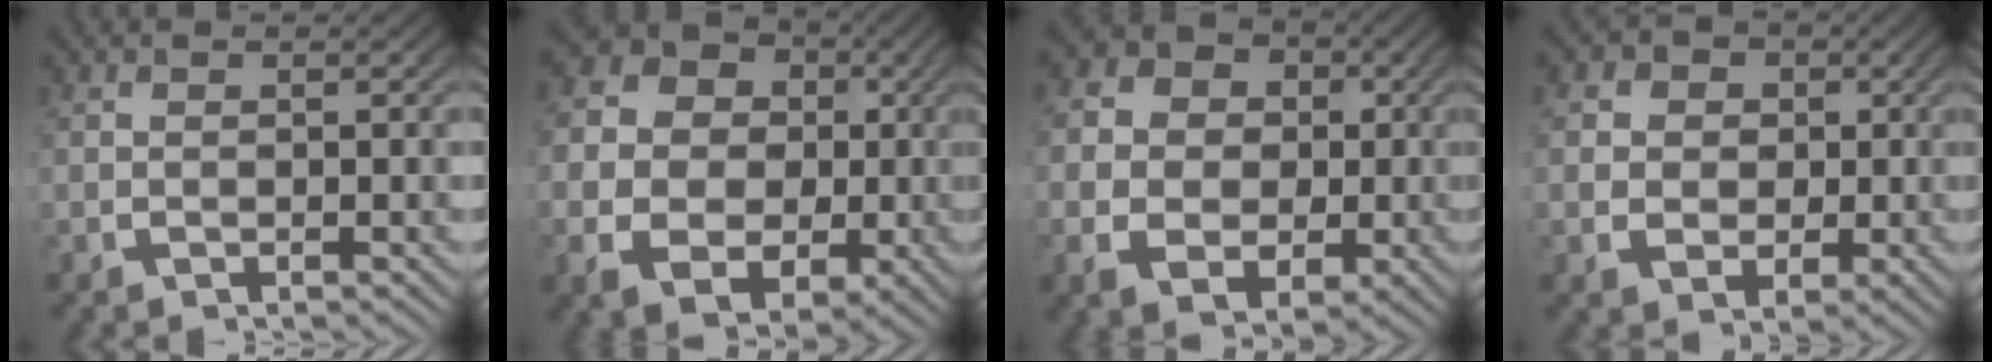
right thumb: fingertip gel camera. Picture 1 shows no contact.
{"total": 16.3, "force": [1.6, 13.3, 9.4], "torque": [-0.203, -0.026, 0.022]}
{"total": 11.9, "force": [0.8, 9.8, 6.7], "torque": [-0.131, -0.027, 0.016]}
{"total": 6.7, "force": [0.9, 5.7, 3.4], "torque": [-0.057, -0.021, 0.019]}